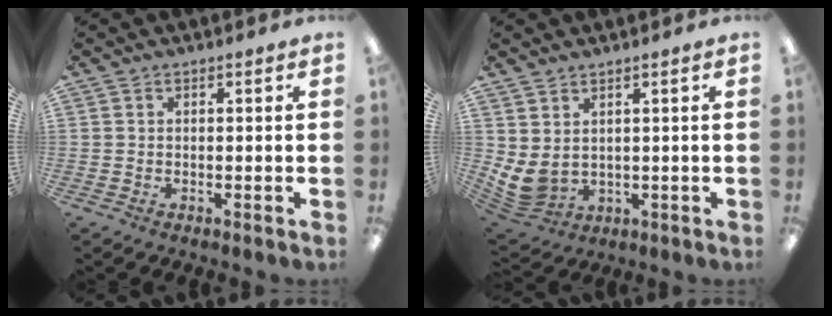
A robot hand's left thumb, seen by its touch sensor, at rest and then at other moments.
{"total": 5.2, "force": [2.1, 3.3, 3.4], "torque": [-0.091, -0.021, 0.040]}